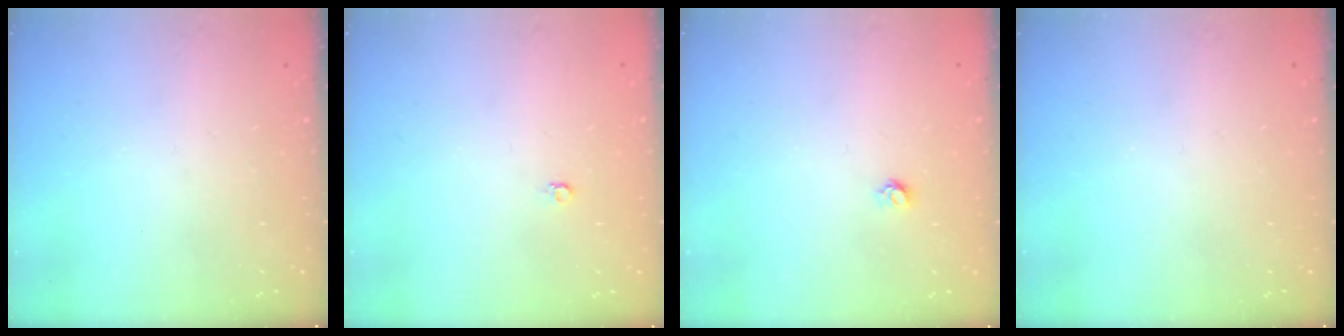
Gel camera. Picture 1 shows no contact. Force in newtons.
{"total": 3.5, "press": 3.4, "slide": 0.3}
{"total": 3.6, "press": 3.6, "slide": 0.3}
{"total": 0.0}